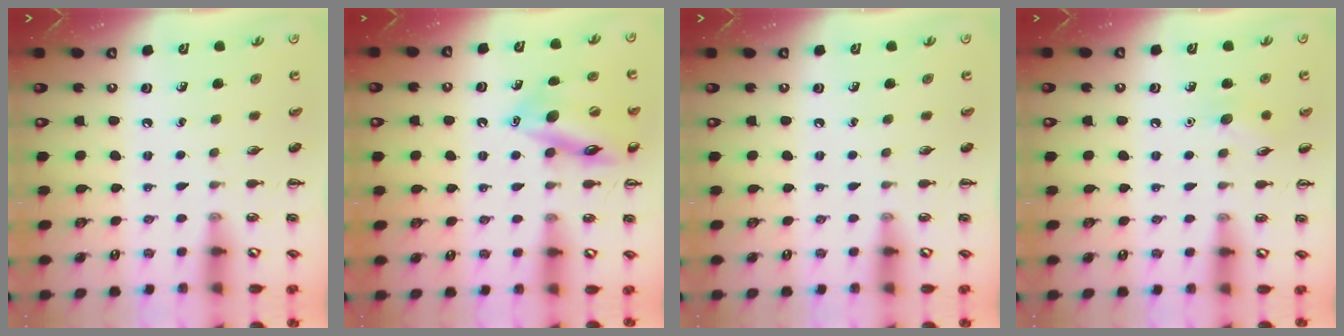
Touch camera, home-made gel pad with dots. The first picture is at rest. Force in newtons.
{"total": 15.5, "press": 15.4, "slide": 2.1}
{"total": 0.0}
{"total": 6.8, "press": 6.7, "slide": 1.4}